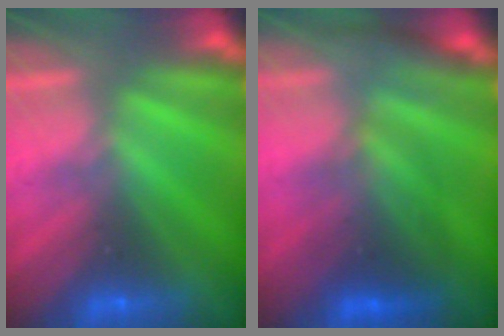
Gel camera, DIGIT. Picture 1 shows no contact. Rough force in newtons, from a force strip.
{"total": 2.3}